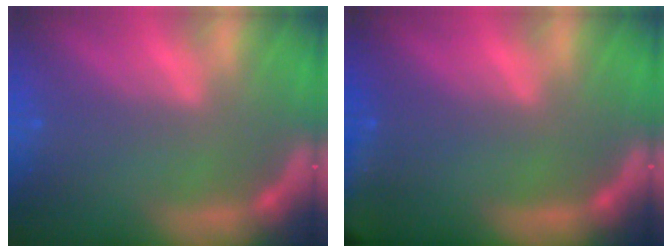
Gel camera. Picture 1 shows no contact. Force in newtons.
{"total": 9.0}